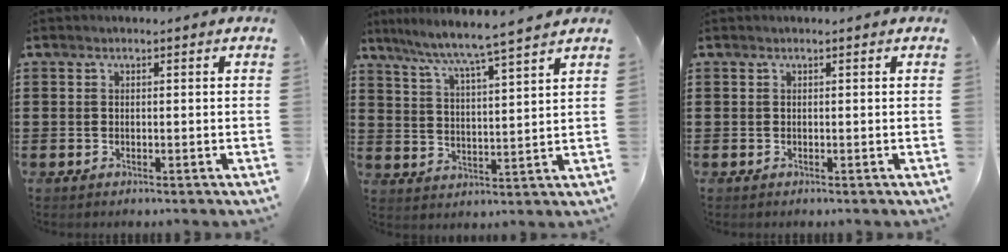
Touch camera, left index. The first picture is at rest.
{"total": 5.5, "force": [4.9, -1.2, 2.1], "torque": [-0.064, -0.040, 0.078]}
{"total": 0.0}